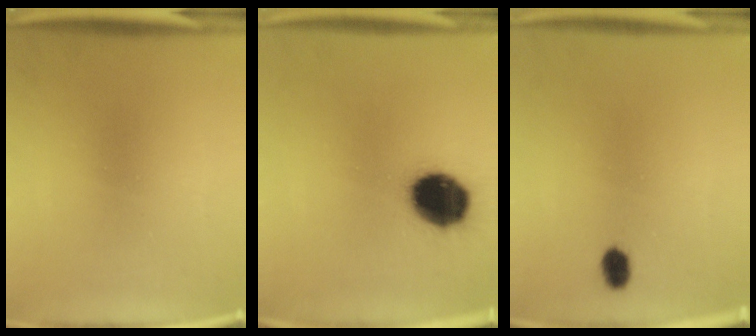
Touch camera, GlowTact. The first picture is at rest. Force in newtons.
{"total": 16.6}
{"total": 2.7}